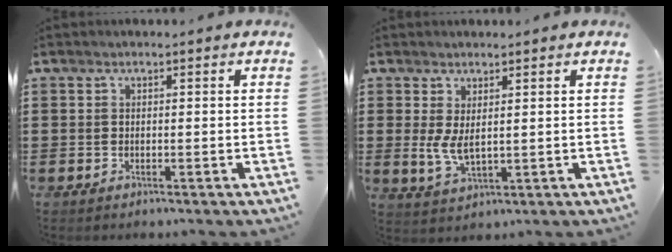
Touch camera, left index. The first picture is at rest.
{"total": 4.2, "force": [1.1, 1.8, 3.7], "torque": [-0.090, -0.004, 0.017]}